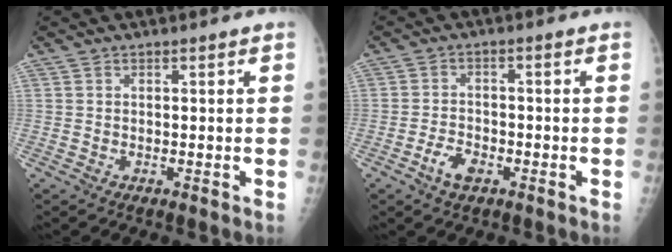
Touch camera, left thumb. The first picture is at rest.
{"total": 4.1, "force": [-2.2, 2.3, 2.6], "torque": [-0.044, 0.016, -0.040]}